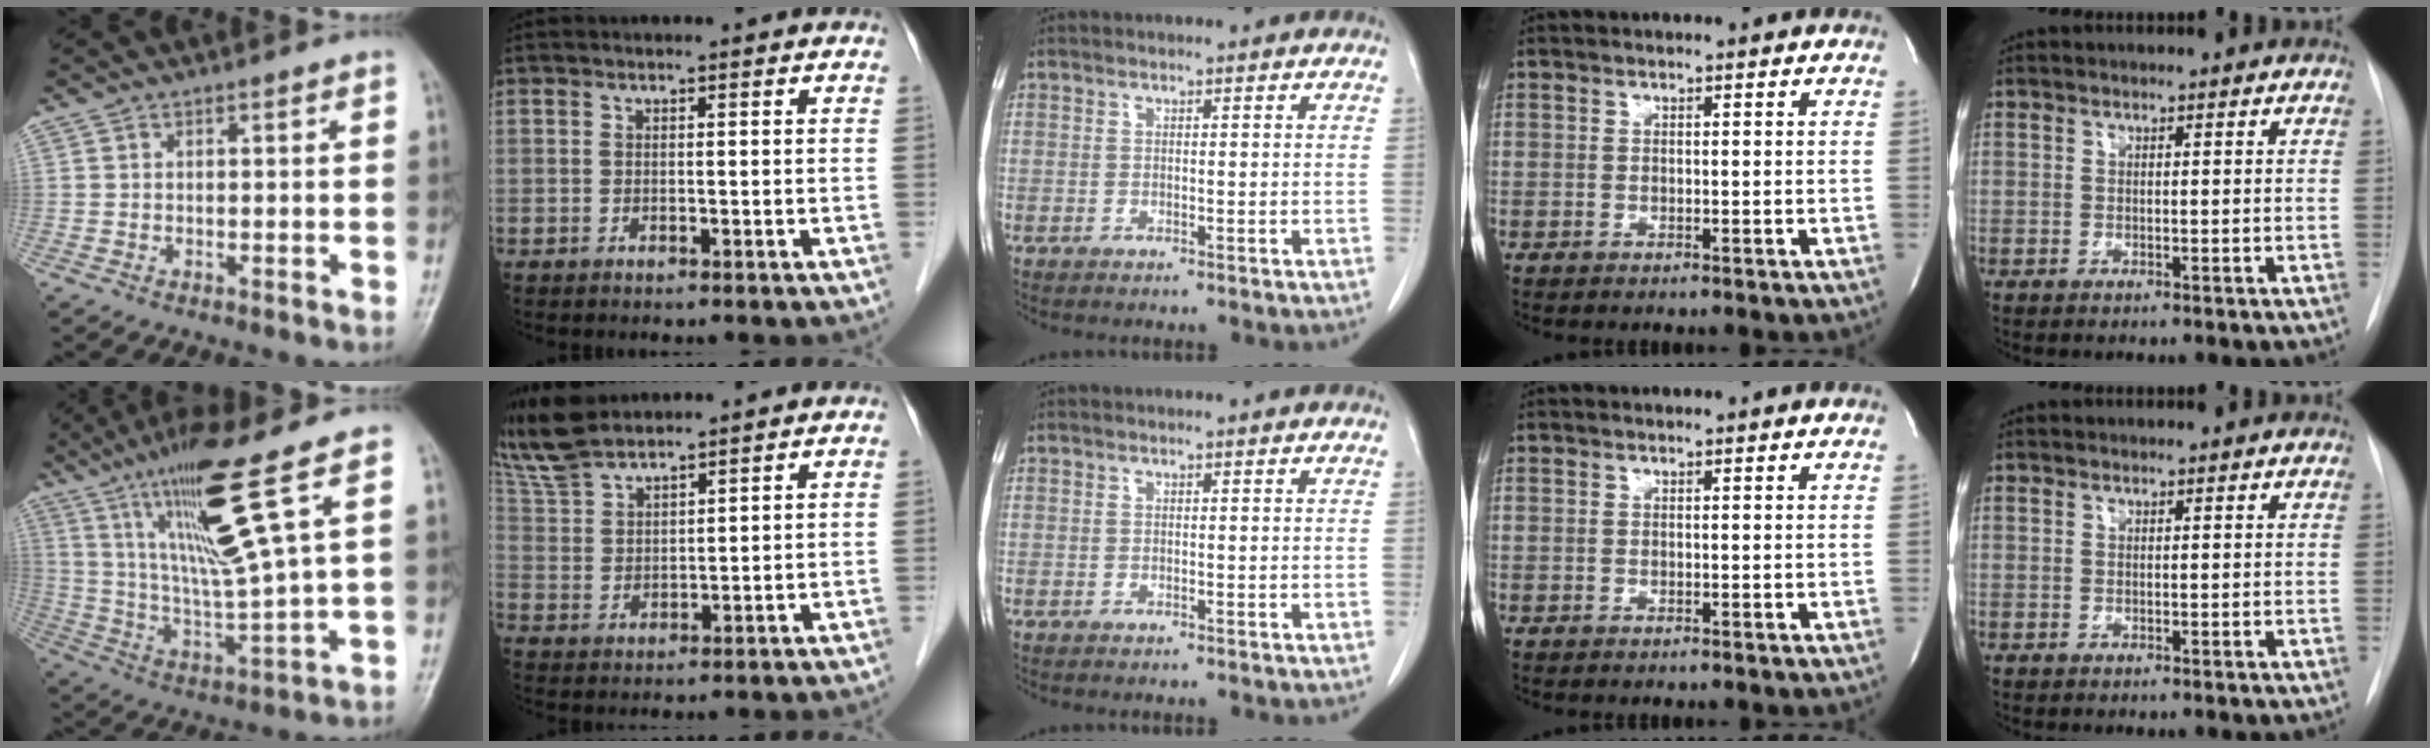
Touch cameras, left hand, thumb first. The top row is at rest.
{"thumb": {"total": 16.3, "force": [8.1, 0.3, 14.1], "torque": [-0.265, -0.043, 0.157]}, "index": {"total": 10.8, "force": [9.8, 2.2, 4.0], "torque": [-0.101, 0.019, 0.207]}}